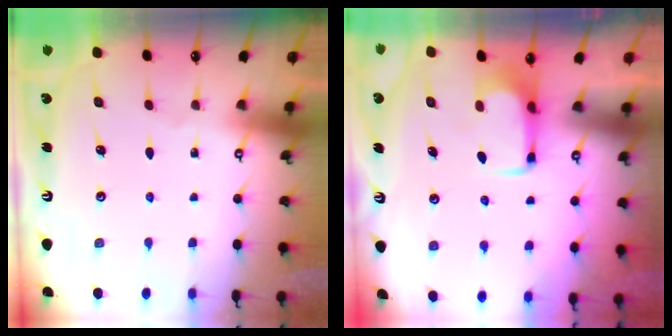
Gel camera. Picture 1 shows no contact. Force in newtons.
{"total": 2.1, "press": 2.0, "slide": 0.4}